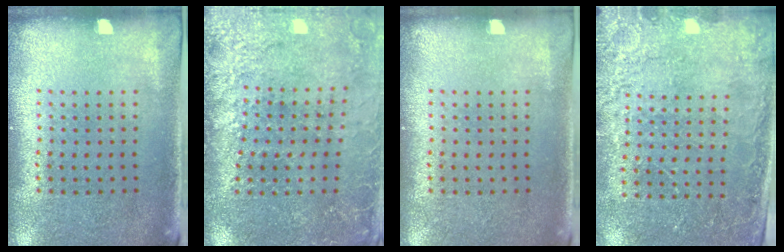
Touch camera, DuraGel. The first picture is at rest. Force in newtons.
{"total": 2.9, "press": 2.9, "slide": 0.3}
{"total": 0.0}
{"total": 2.5, "press": 2.5, "slide": 0.5}